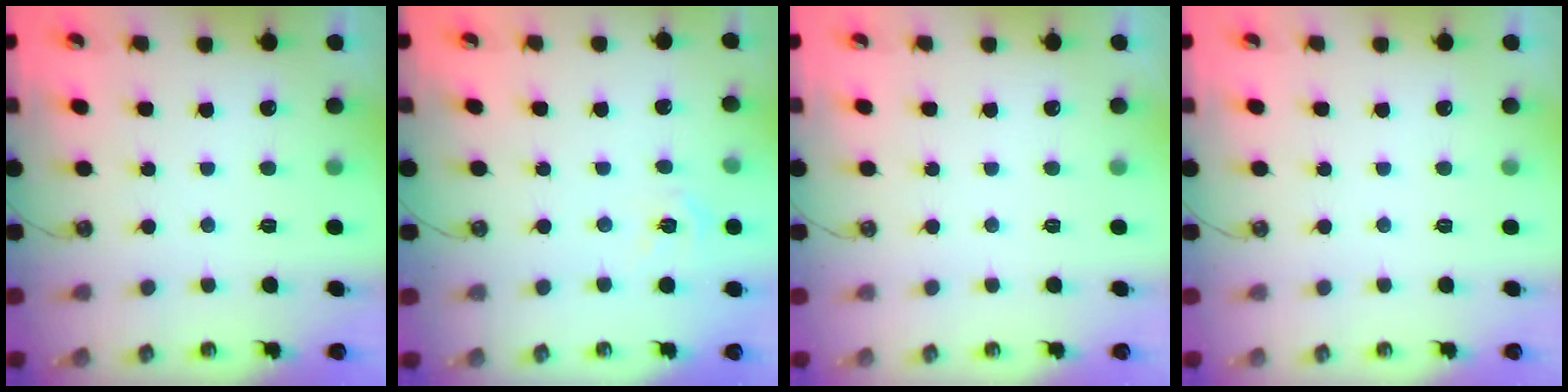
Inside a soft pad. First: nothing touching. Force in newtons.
{"total": 4.6, "press": 4.6, "slide": 0.7}
{"total": 0.0}
{"total": 0.0}